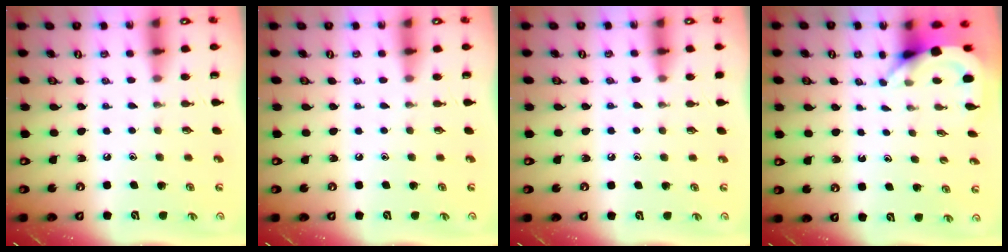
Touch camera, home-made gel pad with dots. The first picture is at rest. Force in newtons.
{"total": 0.0}
{"total": 5.4, "press": 5.3, "slide": 0.8}
{"total": 3.6, "press": 3.6, "slide": 0.2}